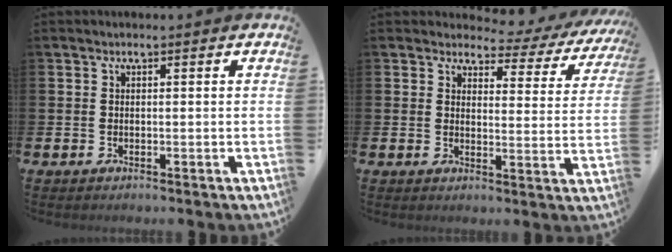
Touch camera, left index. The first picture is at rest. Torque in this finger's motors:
{"motor_torque": [0.83, -1.31, 0.07, 0.00]}